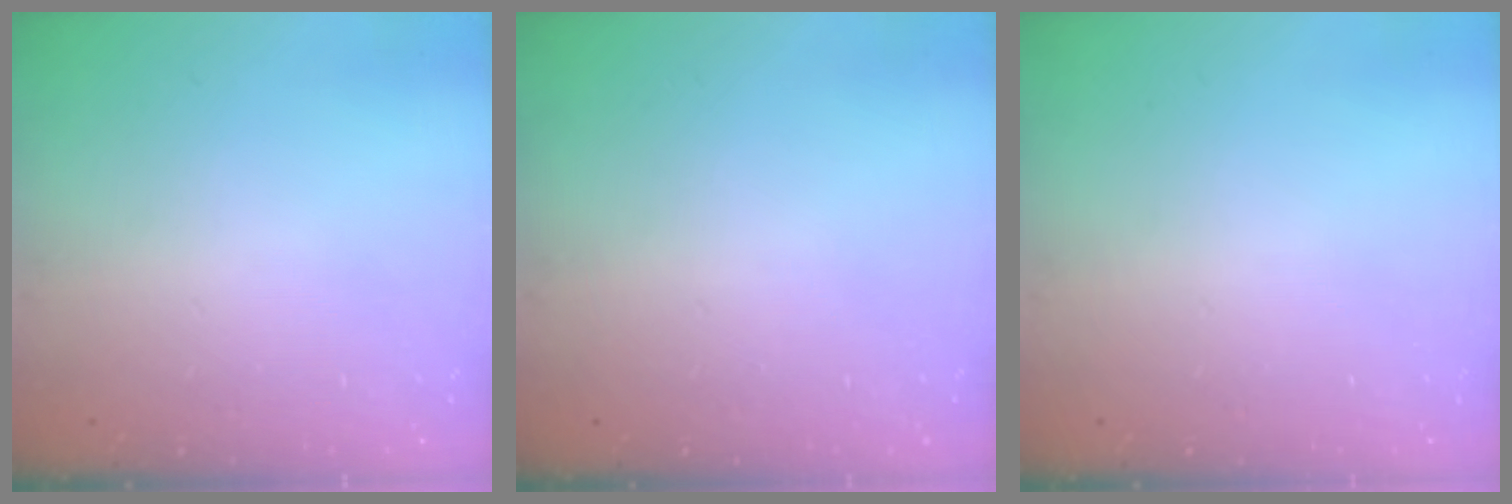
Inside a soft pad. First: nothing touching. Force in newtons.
{"total": 0.0}
{"total": 0.0}